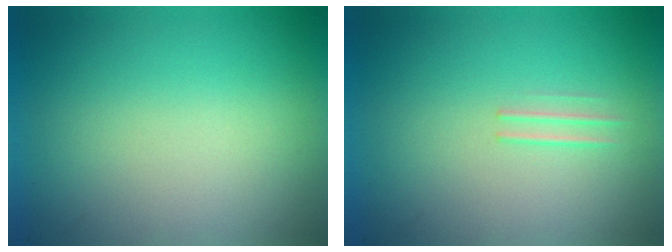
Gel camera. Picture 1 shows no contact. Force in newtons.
{"total": 1.2}